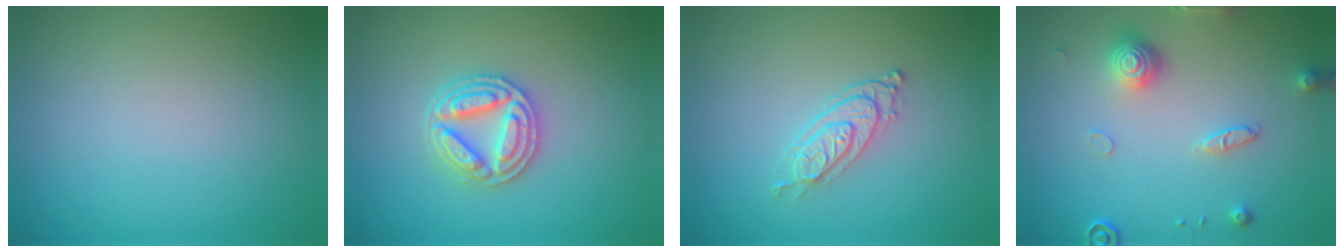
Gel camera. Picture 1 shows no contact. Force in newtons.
{"total": 4.5, "press": 4.4, "slide": 0.7}
{"total": 2.5, "press": 2.0, "slide": 1.5}
{"total": 3.1, "press": 3.0, "slide": 0.9}